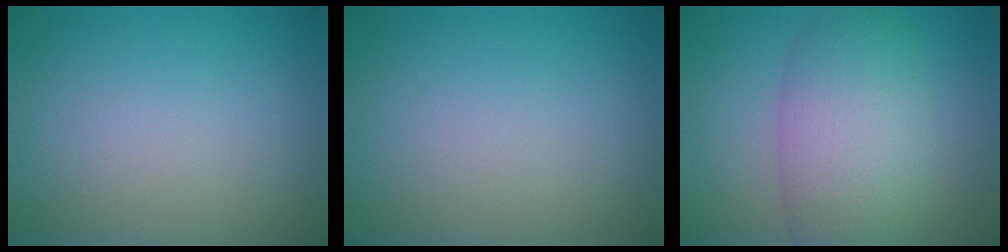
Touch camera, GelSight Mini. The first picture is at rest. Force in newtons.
{"total": 0.0}
{"total": 7.2, "press": 7.2, "slide": 0.1}